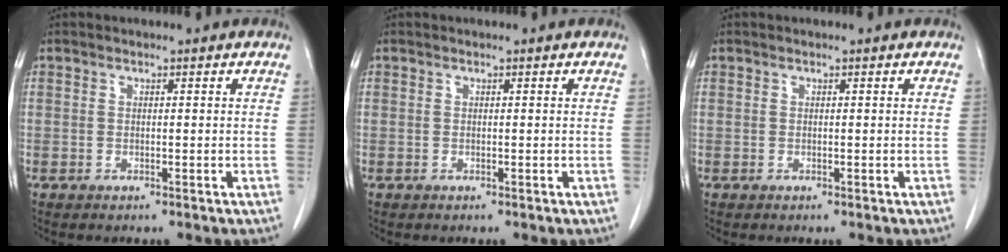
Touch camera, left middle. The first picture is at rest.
{"total": 0.0}
{"total": 0.0}